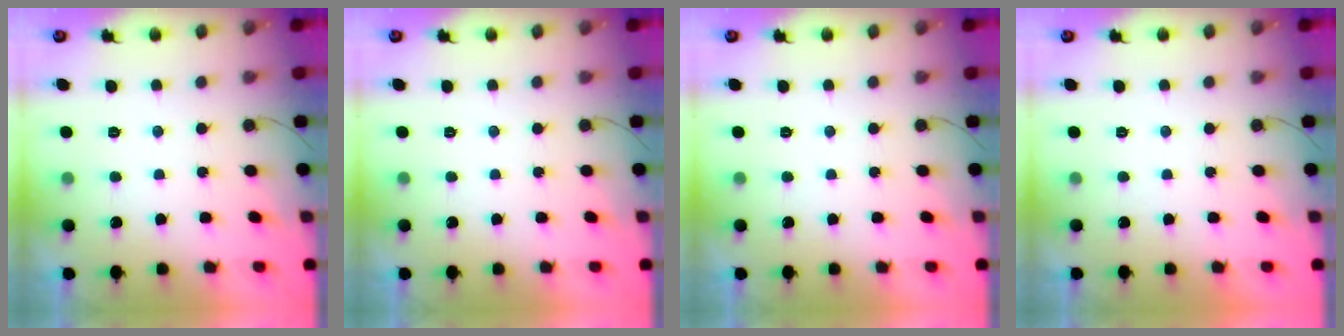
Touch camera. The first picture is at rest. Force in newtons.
{"total": 0.0}
{"total": 0.0}
{"total": 1.9, "press": 1.9, "slide": 0.1}